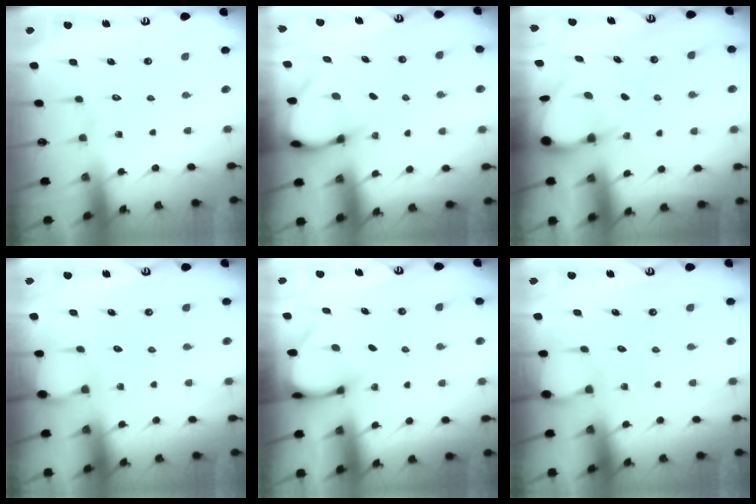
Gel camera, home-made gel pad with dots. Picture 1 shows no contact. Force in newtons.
{"total": 3.7, "press": 3.7, "slide": 0.1}
{"total": 3.1, "press": 3.1, "slide": 0.1}
{"total": 2.5, "press": 2.4, "slide": 0.4}
{"total": 2.9, "press": 2.9, "slide": 0.3}
{"total": 2.5, "press": 2.4, "slide": 0.4}